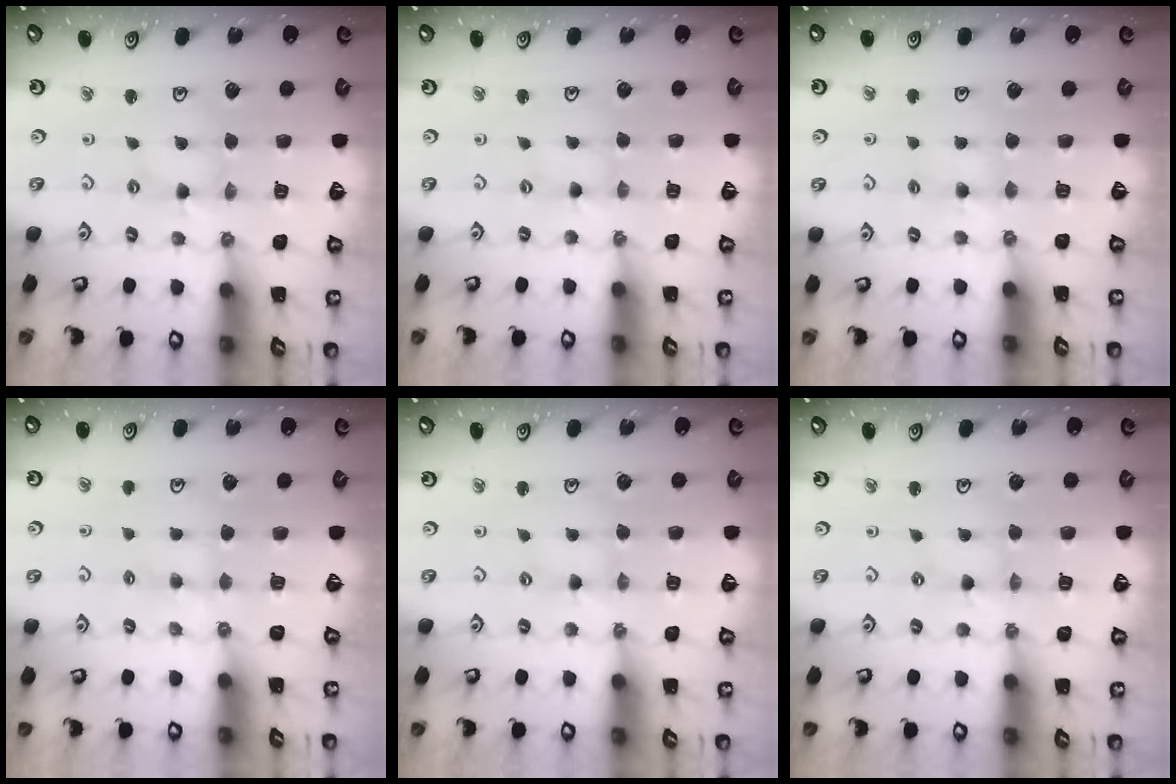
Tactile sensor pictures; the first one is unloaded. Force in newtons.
{"total": 0.0}
{"total": 4.3, "press": 4.2, "slide": 0.6}
{"total": 2.8, "press": 2.7, "slide": 0.6}
{"total": 2.1, "press": 2.1, "slide": 0.3}
{"total": 0.6, "press": 0.6, "slide": 0.1}